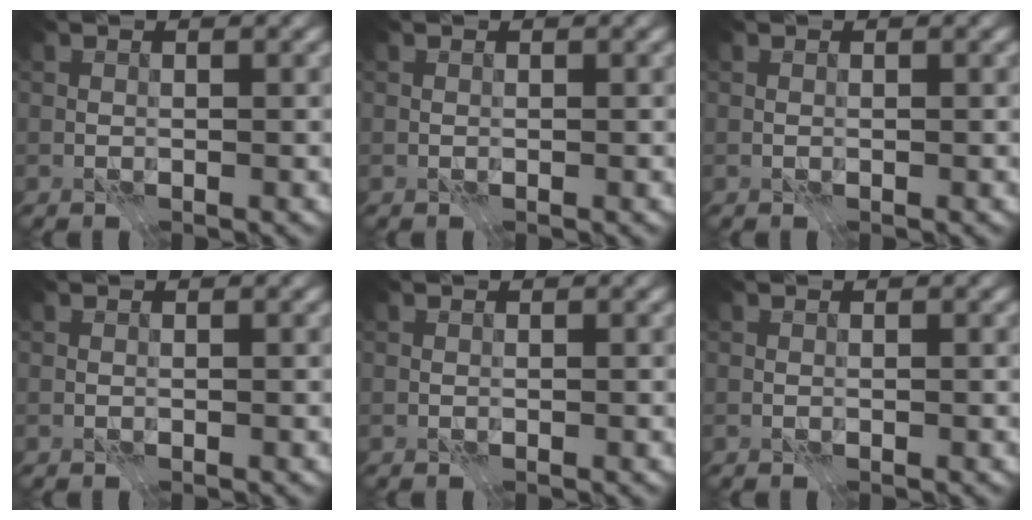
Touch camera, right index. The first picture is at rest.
{"total": 0.0}
{"total": 0.0}
{"total": 0.0}
{"total": 0.0}
{"total": 0.0}